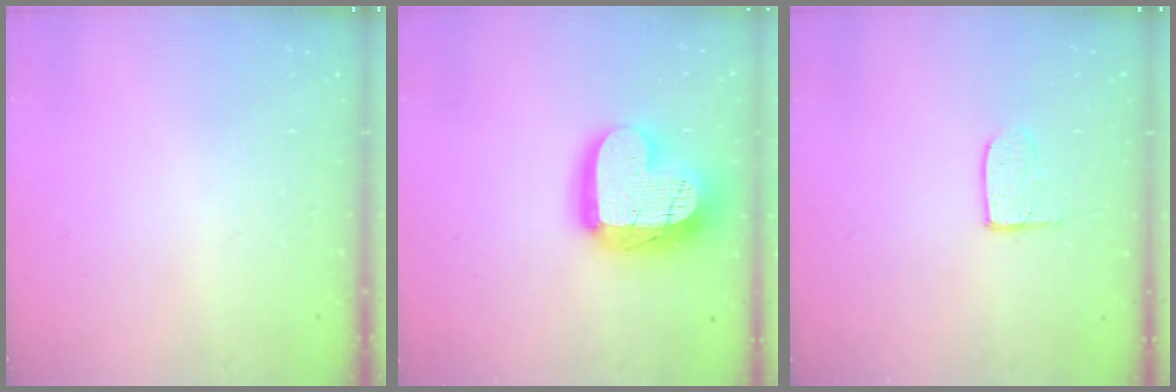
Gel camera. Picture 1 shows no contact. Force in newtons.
{"total": 21.2, "press": 21.2, "slide": 1.7}
{"total": 3.8, "press": 3.8, "slide": 0.4}